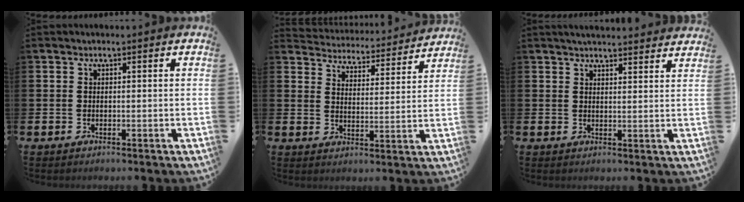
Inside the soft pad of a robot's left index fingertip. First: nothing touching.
{"total": 4.7, "force": [4.7, 0.7, -0.1], "torque": [-0.018, -0.044, 0.078]}
{"total": 3.6, "force": [3.6, 0.2, 0.3], "torque": [-0.009, -0.020, 0.065]}